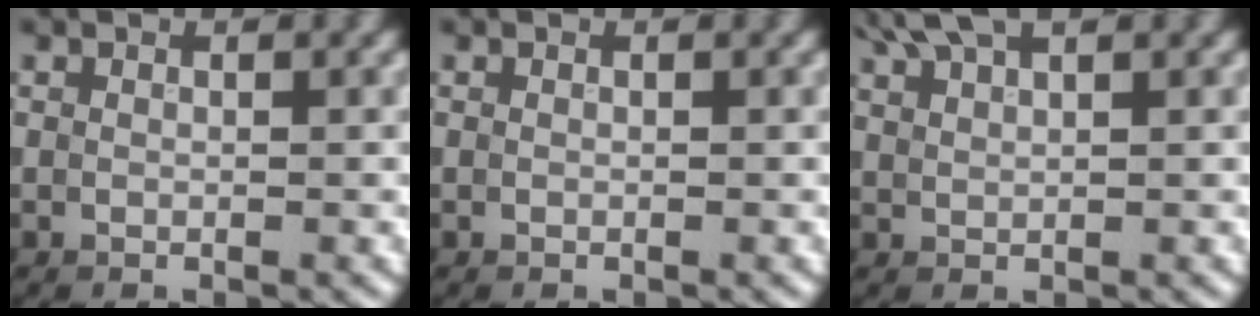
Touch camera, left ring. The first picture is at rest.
{"total": 0.0}
{"total": 3.5, "force": [2.9, 0.8, 1.9], "torque": [-0.034, 0.009, 0.051]}